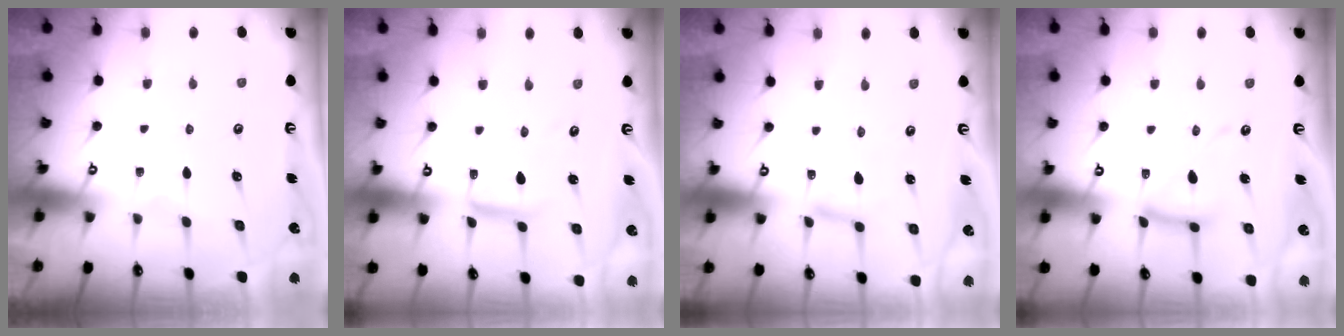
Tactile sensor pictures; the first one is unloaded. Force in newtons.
{"total": 8.3, "press": 8.3, "slide": 0.3}
{"total": 2.8, "press": 2.8, "slide": 0.3}
{"total": 12.9, "press": 12.8, "slide": 1.2}